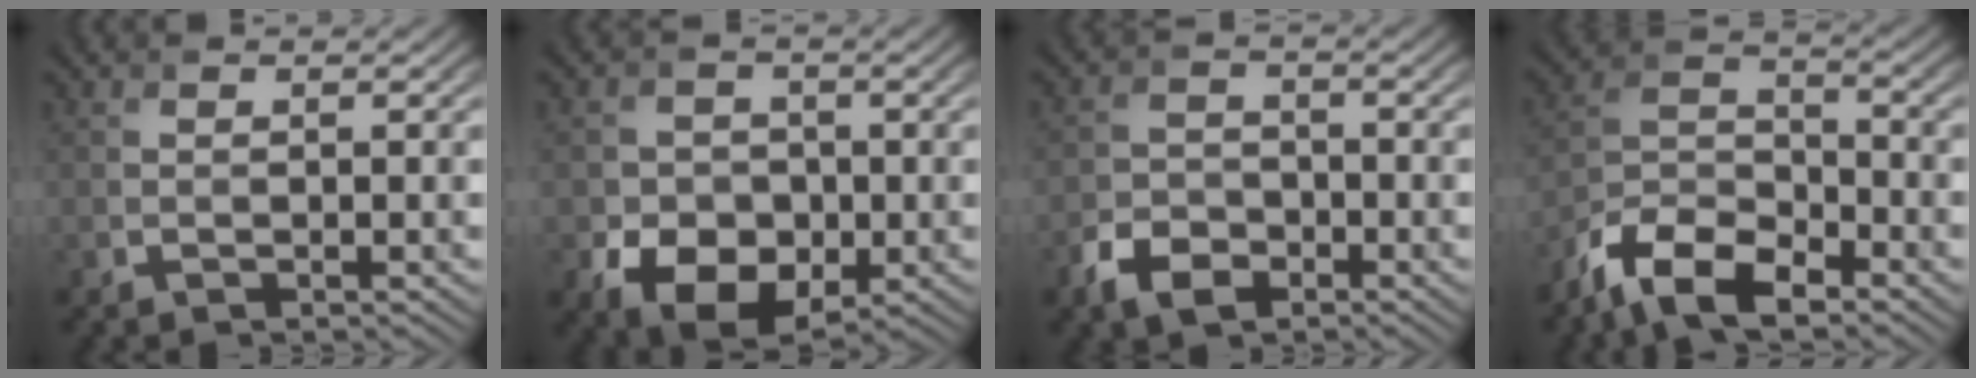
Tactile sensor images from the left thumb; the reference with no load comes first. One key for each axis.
{"total": 8.0, "fx": -2.5, "fy": 6.3, "fz": 4.3, "tx": -0.082, "ty": -0.021, "tz": -0.052}
{"total": 4.6, "fx": -2.8, "fy": 2.9, "fz": 2.2, "tx": -0.045, "ty": -0.005, "tz": -0.064}
{"total": 9.3, "fx": -6.8, "fy": 3.7, "fz": 5.1, "tx": -0.093, "ty": -0.004, "tz": -0.150}